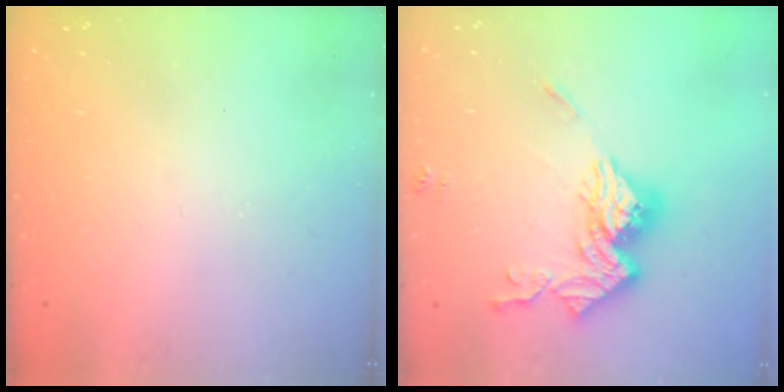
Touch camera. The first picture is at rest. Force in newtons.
{"total": 15.8, "press": 15.7, "slide": 1.4}